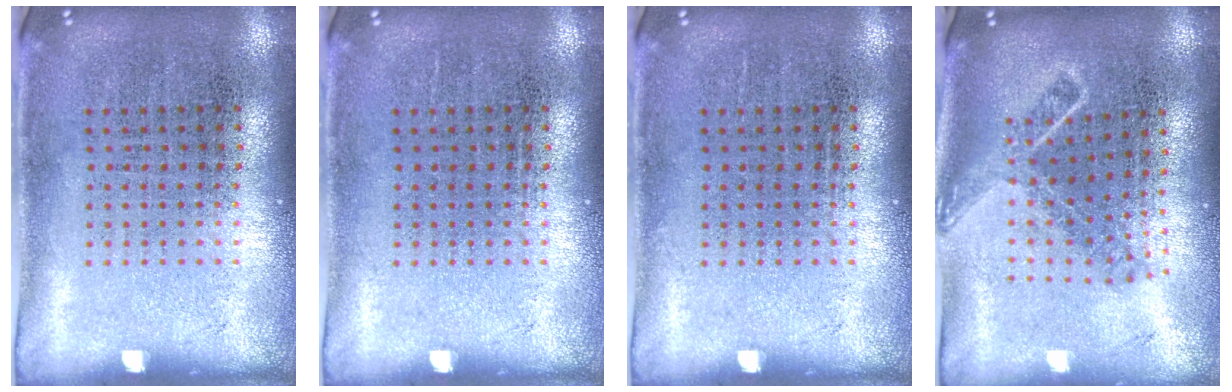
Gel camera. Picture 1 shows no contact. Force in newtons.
{"total": 0.0}
{"total": 0.0}
{"total": 1.7, "press": 1.3, "slide": 1.1}